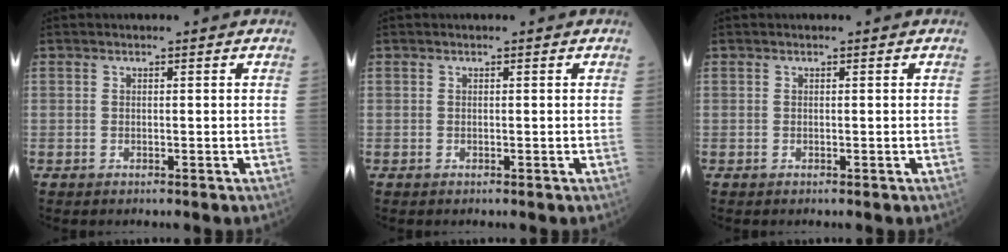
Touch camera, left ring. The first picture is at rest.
{"total": 0.0}
{"total": 0.0}